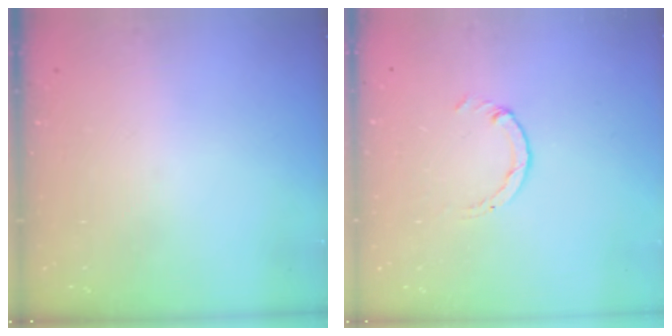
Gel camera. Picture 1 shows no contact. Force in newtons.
{"total": 1.1, "press": 1.1, "slide": 0.2}